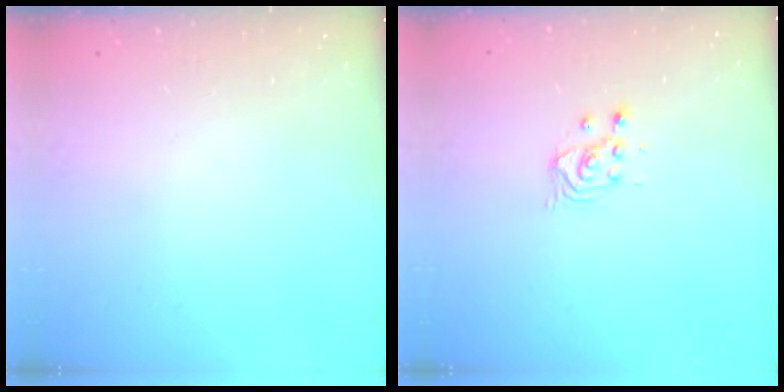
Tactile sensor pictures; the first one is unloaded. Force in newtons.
{"total": 2.5, "press": 2.5, "slide": 0.2}